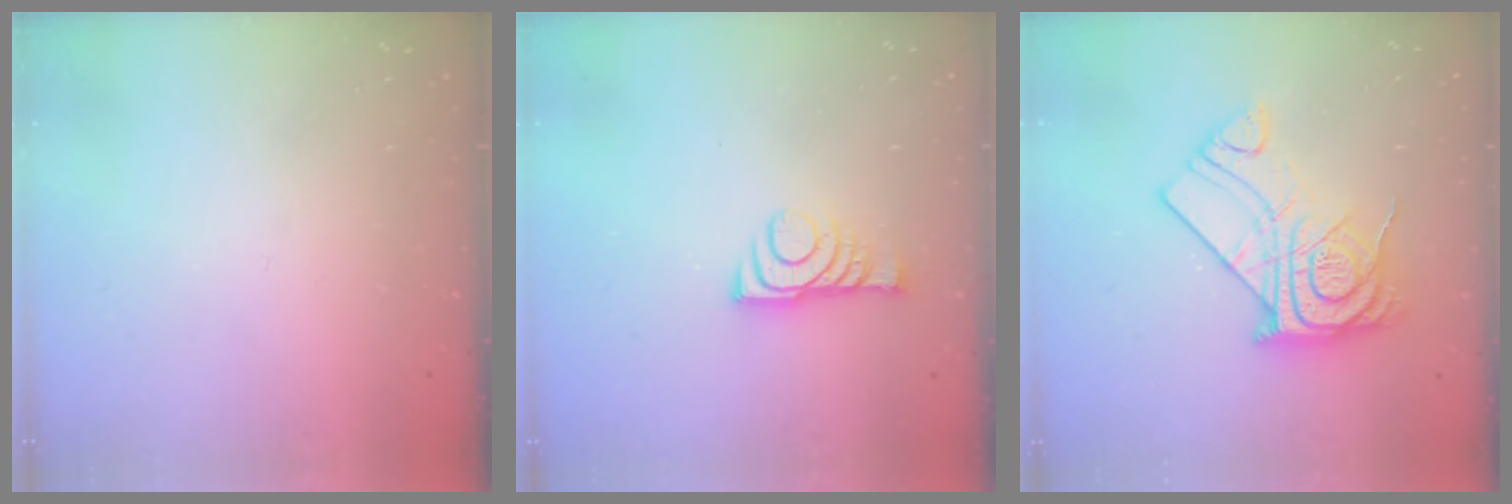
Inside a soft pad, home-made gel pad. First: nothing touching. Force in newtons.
{"total": 8.2, "press": 8.1, "slide": 1.0}
{"total": 15.9, "press": 15.9, "slide": 1.4}